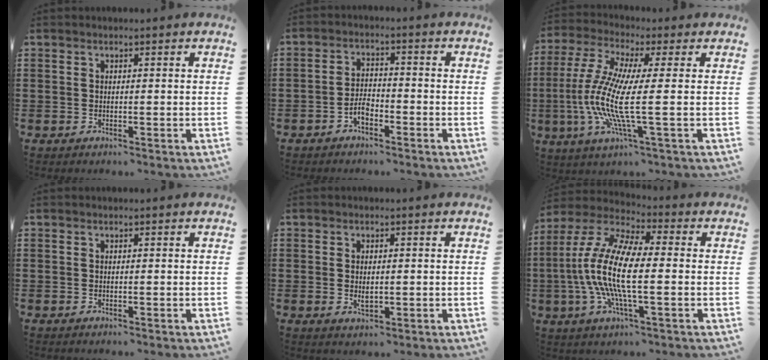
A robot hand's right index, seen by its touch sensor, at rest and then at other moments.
{"total": 3.3, "force": [-2.0, 1.5, 2.2], "torque": [-0.056, 0.001, -0.042]}
{"total": 10.7, "force": [-1.4, 0.6, 10.6], "torque": [-0.250, -0.030, -0.042]}
{"total": 0.0}
{"total": 1.9, "force": [0.1, 0.9, 1.7], "torque": [-0.034, 0.002, 0.002]}
{"total": 13.0, "force": [-1.6, 4.0, 12.3], "torque": [-0.279, -0.014, -0.039]}